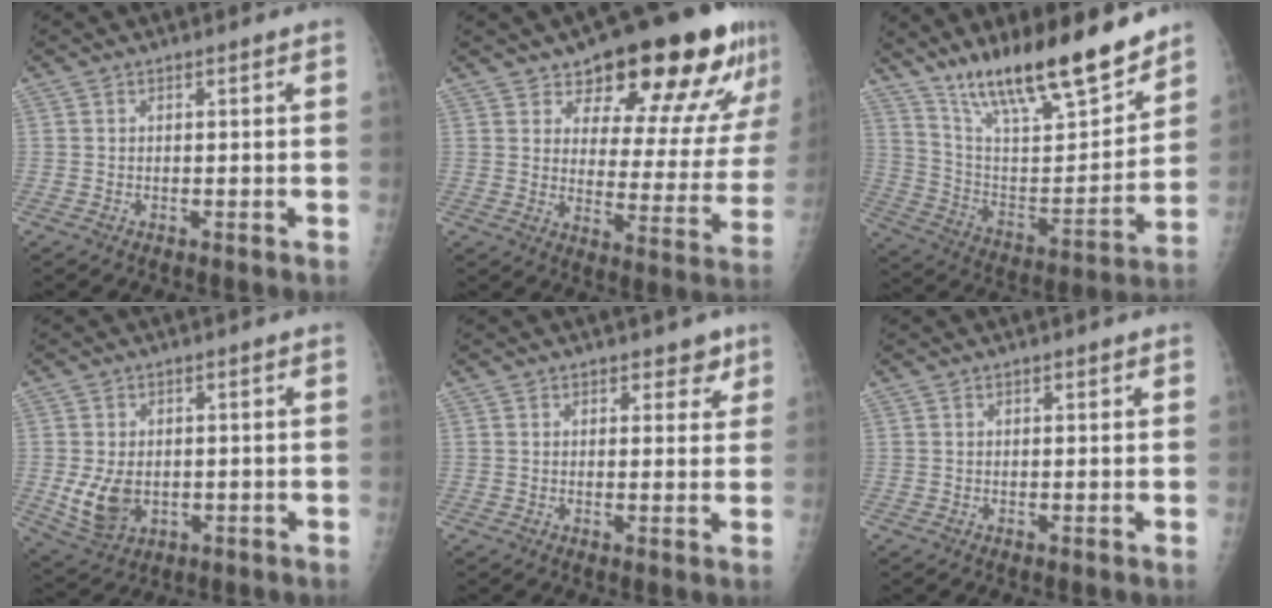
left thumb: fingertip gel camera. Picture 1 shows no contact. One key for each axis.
{"total": 22.4, "fx": 15.1, "fy": 8.6, "fz": 14.1, "tx": -0.148, "ty": -0.074, "tz": 0.202}
{"total": 22.6, "fx": 17.5, "fy": 5.4, "fz": 13.2, "tx": -0.187, "ty": -0.089, "tz": 0.302}
{"total": 7.2, "fx": -0.7, "fy": 5.1, "fz": 5.1, "tx": -0.088, "ty": -0.009, "tz": 0.003}
{"total": 3.7, "fx": 2.6, "fy": 2.2, "fz": 1.5, "tx": 0.013, "ty": -0.012, "tz": 0.032}
{"total": 0.7, "fx": 0.6, "fy": 0.4, "fz": 0.3, "tx": 0.000, "ty": -0.002, "tz": 0.006}